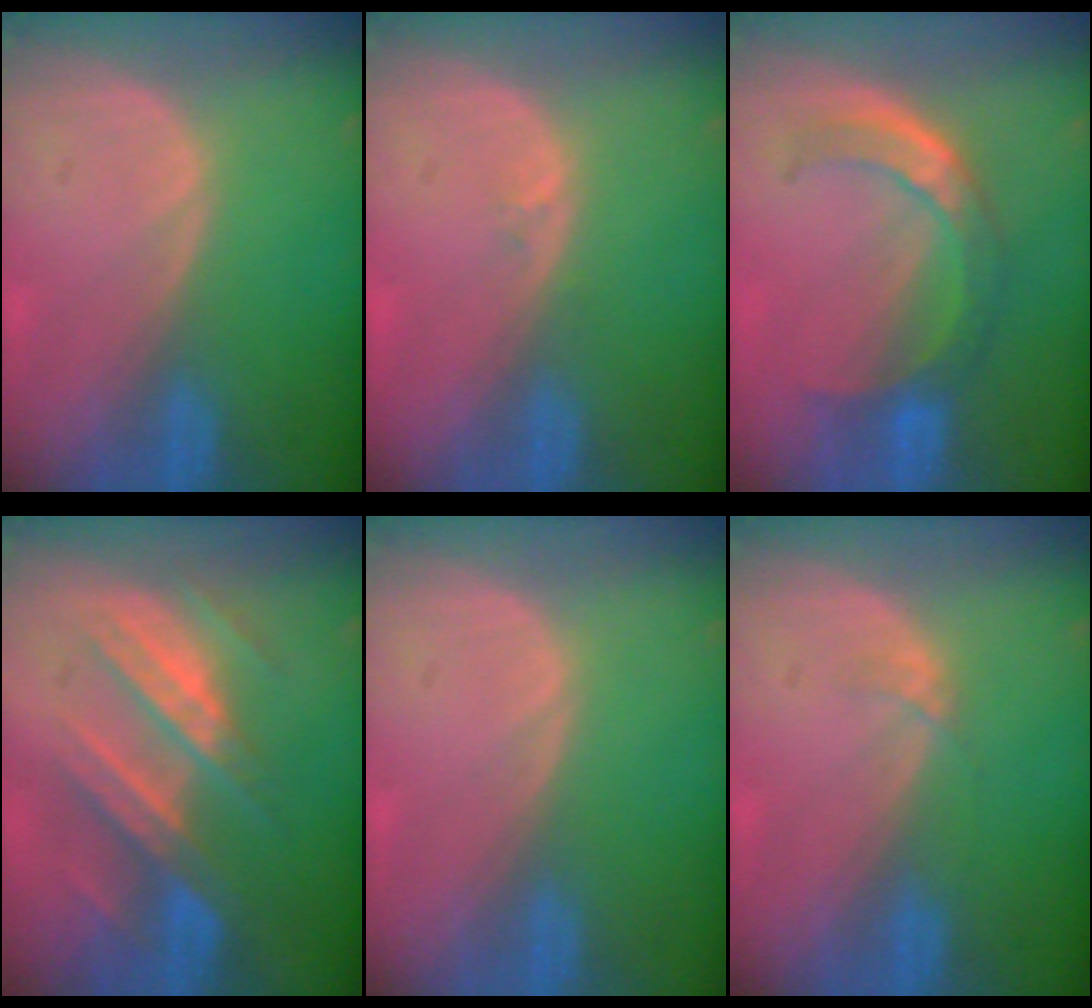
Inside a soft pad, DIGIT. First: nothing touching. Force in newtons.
{"total": 0.6, "press": 0.5, "slide": 0.4}
{"total": 7.0, "press": 6.3, "slide": 3.1}
{"total": 8.3, "press": 8.1, "slide": 1.7}
{"total": 0.0}
{"total": 0.9, "press": 0.9, "slide": 0.1}